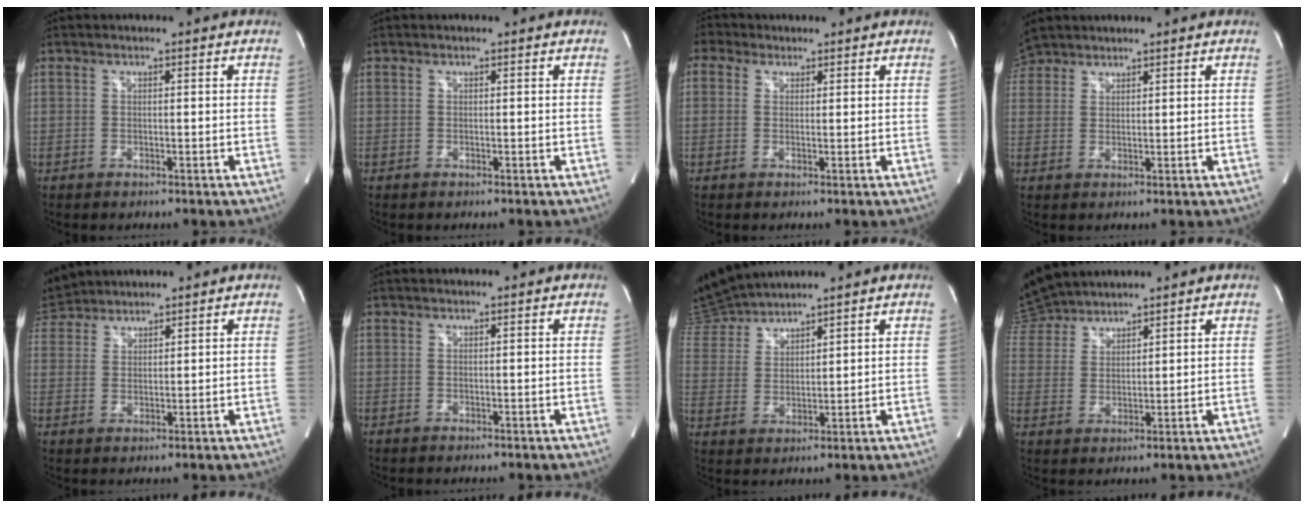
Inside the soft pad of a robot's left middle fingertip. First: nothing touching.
{"total": 0.0}
{"total": 2.7, "force": [1.6, 2.2, 0.3], "torque": [-0.010, 0.021, 0.028]}
{"total": 5.1, "force": [4.6, 2.2, 0.6], "torque": [-0.025, 0.021, 0.098]}
{"total": 7.1, "force": [6.7, 2.3, 1.0], "torque": [-0.030, 0.031, 0.133]}
{"total": 0.0}
{"total": 8.1, "force": [8.0, -0.1, 0.9], "torque": [-0.040, 0.017, 0.172]}
{"total": 8.9, "force": [8.6, 1.8, 1.3], "torque": [-0.043, 0.023, 0.179]}